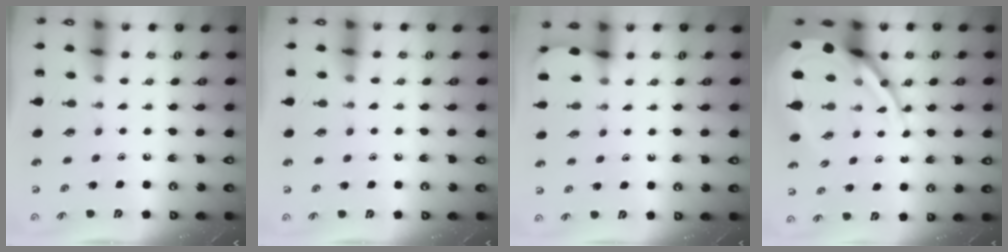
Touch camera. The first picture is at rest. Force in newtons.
{"total": 5.6, "press": 5.6, "slide": 0.9}
{"total": 1.8, "press": 1.7, "slide": 0.2}
{"total": 15.7, "press": 15.7, "slide": 1.4}